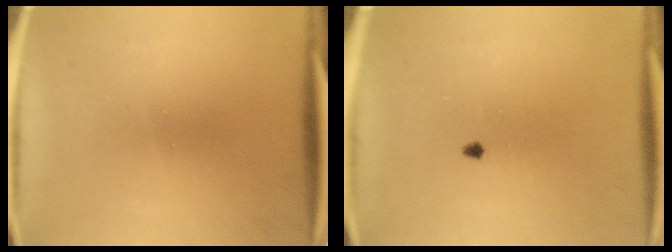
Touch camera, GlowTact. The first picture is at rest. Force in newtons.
{"total": 0.7}